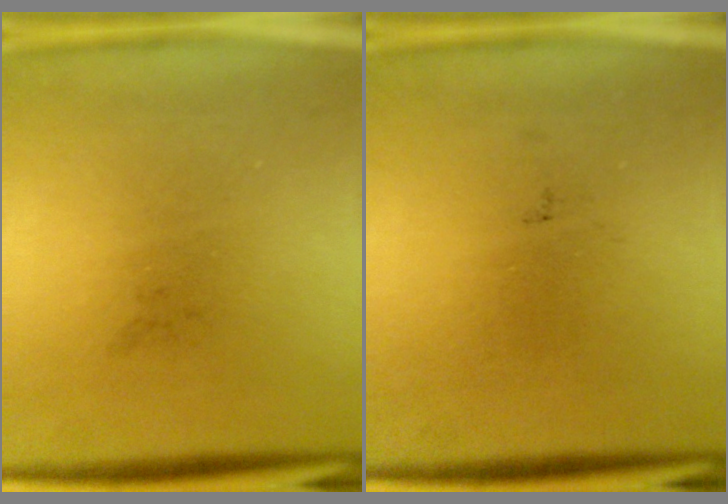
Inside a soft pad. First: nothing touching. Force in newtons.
{"total": 0.0}